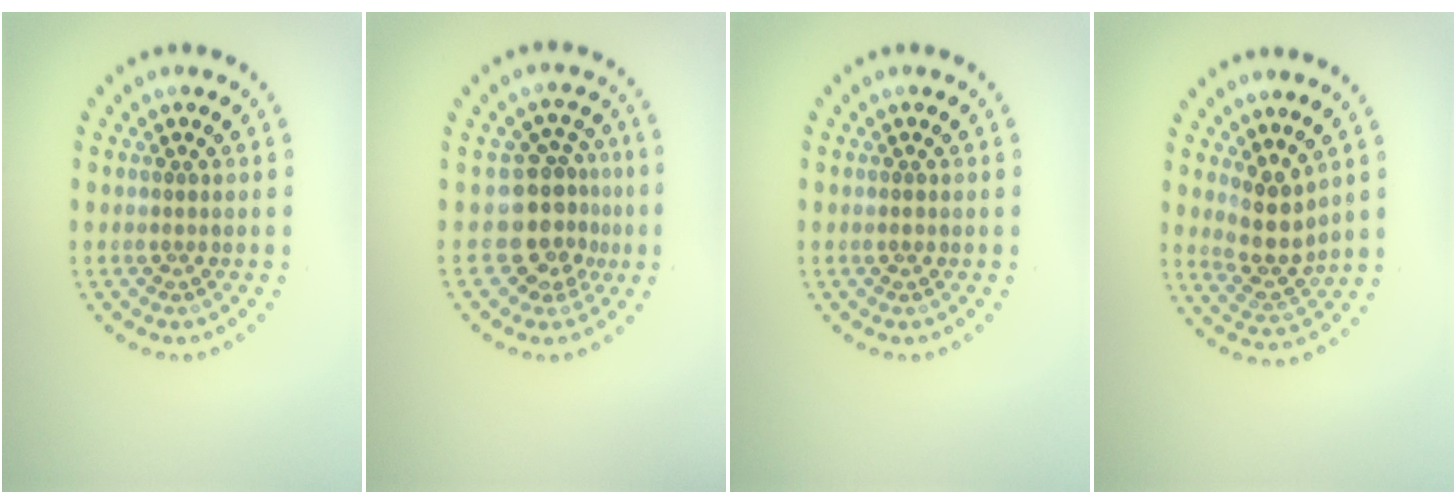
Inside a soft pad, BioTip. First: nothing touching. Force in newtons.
{"total": 4.1, "press": 3.2, "slide": 2.5}
{"total": 0.5, "press": 0.5, "slide": 0.1}
{"total": 3.4, "press": 2.6, "slide": 2.1}